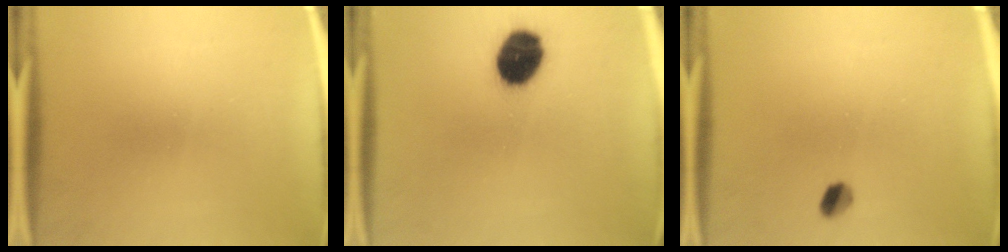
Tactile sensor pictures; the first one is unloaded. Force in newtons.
{"total": 11.9}
{"total": 2.7}